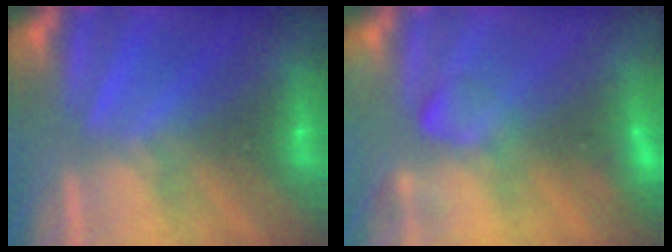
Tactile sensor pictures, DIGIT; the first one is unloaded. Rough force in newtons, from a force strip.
{"total": 2.5}